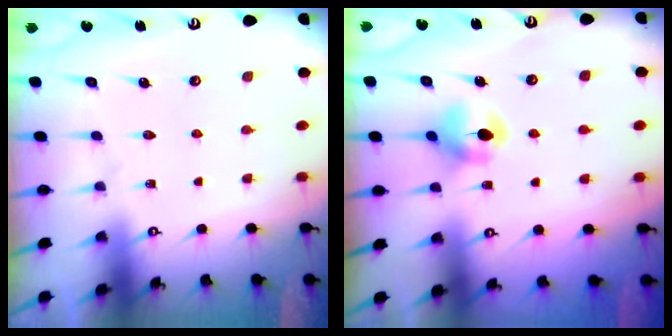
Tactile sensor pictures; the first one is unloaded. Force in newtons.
{"total": 6.4, "press": 6.4, "slide": 0.7}